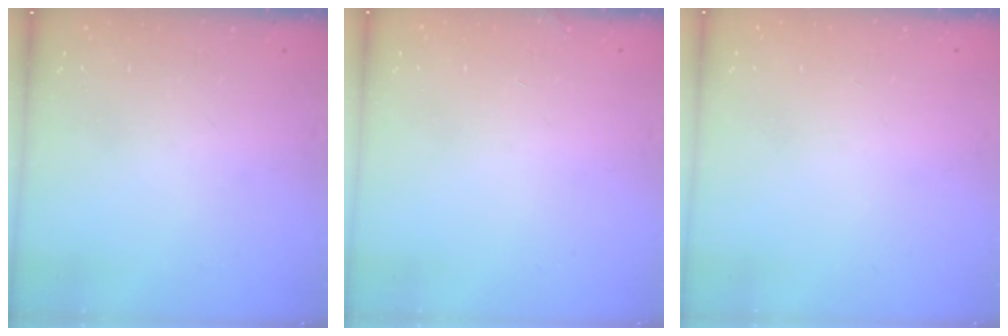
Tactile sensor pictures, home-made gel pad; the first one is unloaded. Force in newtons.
{"total": 1.7, "press": 1.7, "slide": 0.1}
{"total": 2.4, "press": 2.3, "slide": 0.2}